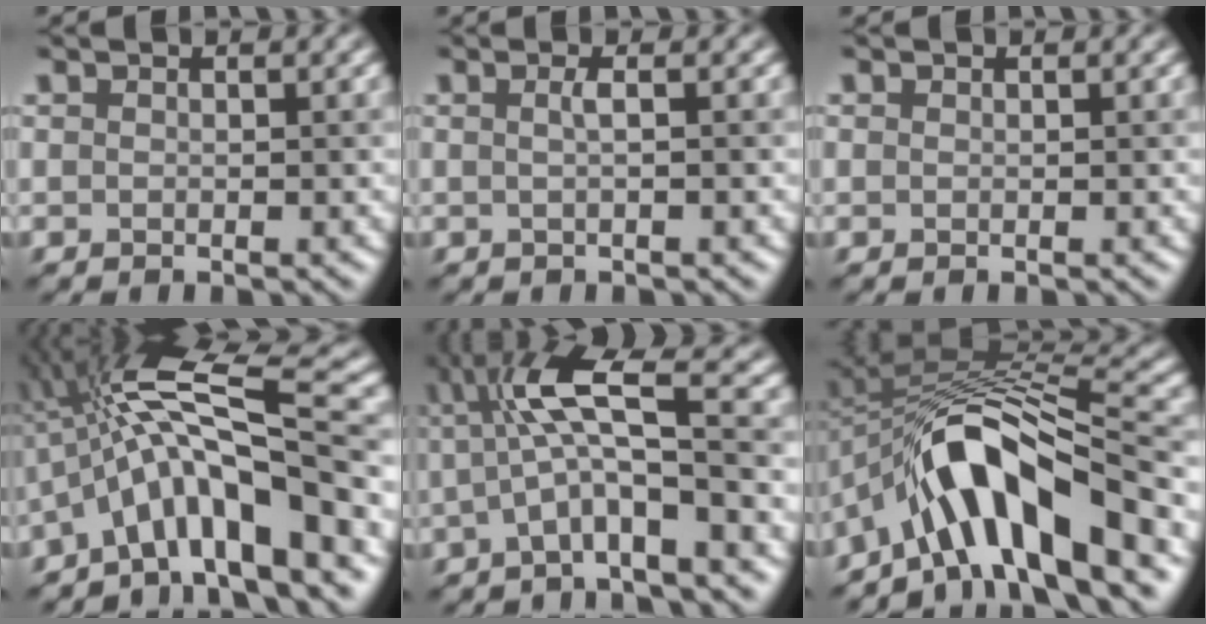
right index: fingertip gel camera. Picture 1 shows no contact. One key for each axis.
{"total": 1.3, "fx": 0.0, "fy": 0.2, "fz": 1.3, "tx": -0.020, "ty": 0.004, "tz": -0.004}
{"total": 0.0}
{"total": 12.4, "fx": -2.7, "fy": 2.8, "fz": 11.8, "tx": -0.185, "ty": 0.027, "tz": -0.050}
{"total": 6.6, "fx": -0.1, "fy": 1.1, "fz": 6.5, "tx": -0.111, "ty": 0.017, "tz": -0.011}
{"total": 11.3, "fx": -5.8, "fy": 3.4, "fz": 9.1, "tx": -0.131, "ty": 0.023, "tz": -0.105}